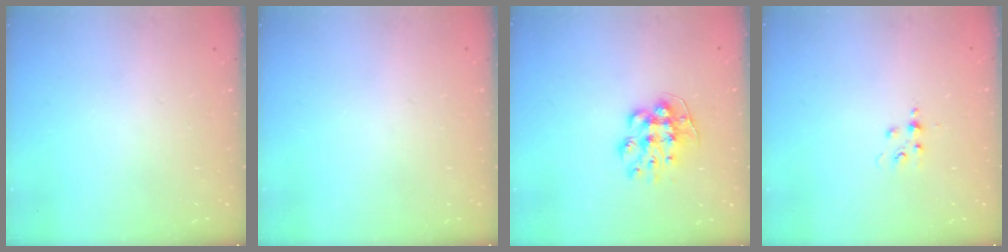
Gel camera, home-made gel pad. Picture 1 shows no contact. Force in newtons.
{"total": 0.0}
{"total": 9.8, "press": 9.7, "slide": 0.5}
{"total": 3.9, "press": 3.9, "slide": 0.5}